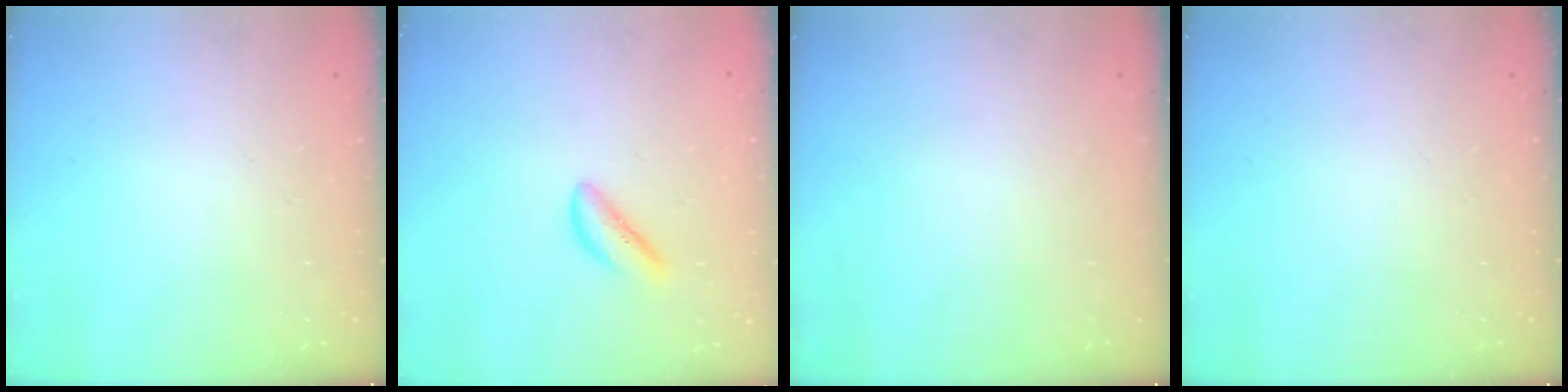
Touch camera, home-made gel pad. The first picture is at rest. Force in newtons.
{"total": 3.5, "press": 3.4, "slide": 0.6}
{"total": 0.0}
{"total": 0.0}